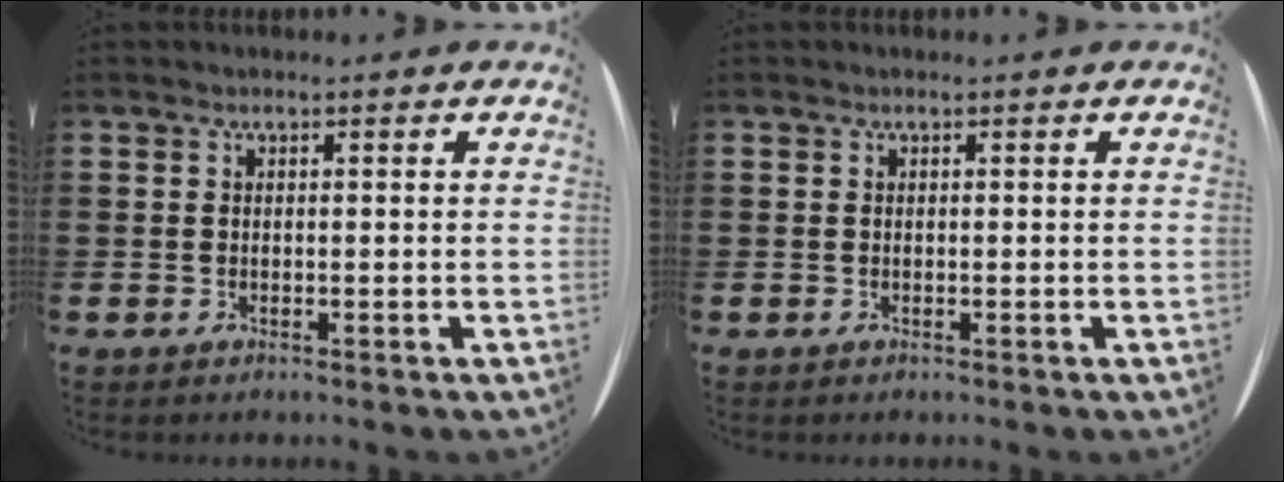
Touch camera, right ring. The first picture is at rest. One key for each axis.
{"total": 0.0}